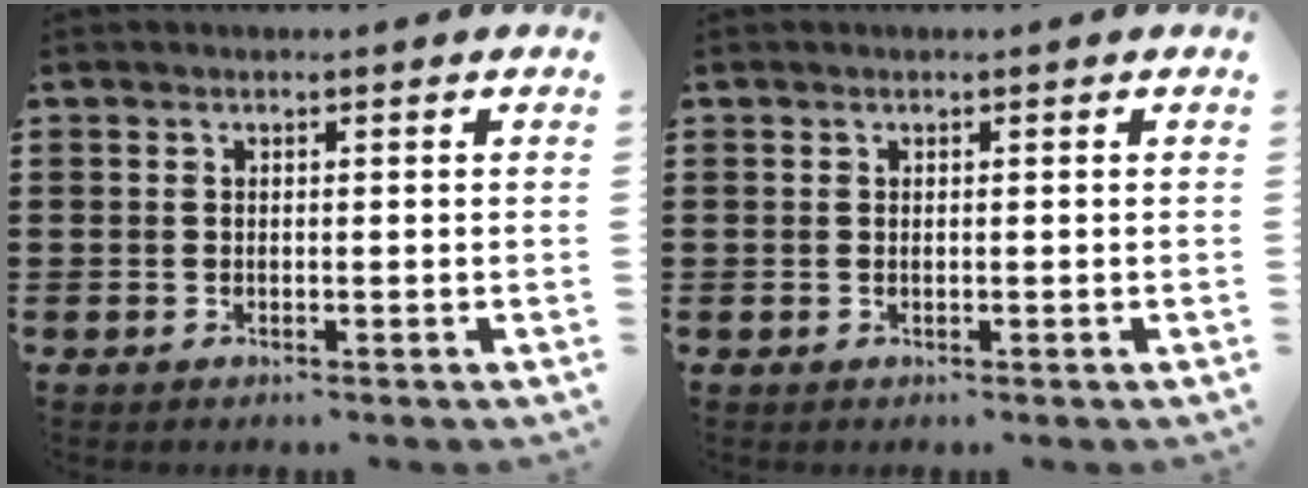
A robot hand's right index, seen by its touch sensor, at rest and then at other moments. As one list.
[{"total": 0.0}]